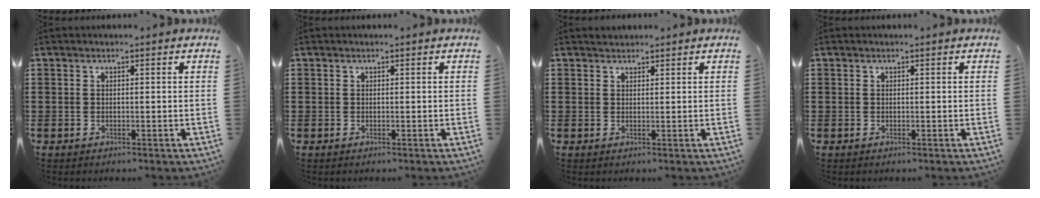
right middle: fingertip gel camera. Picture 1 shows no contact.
{"total": 0.0}
{"total": 1.1, "force": [1.0, 0.5, -0.2], "torque": [0.009, -0.001, 0.018]}
{"total": 0.0}